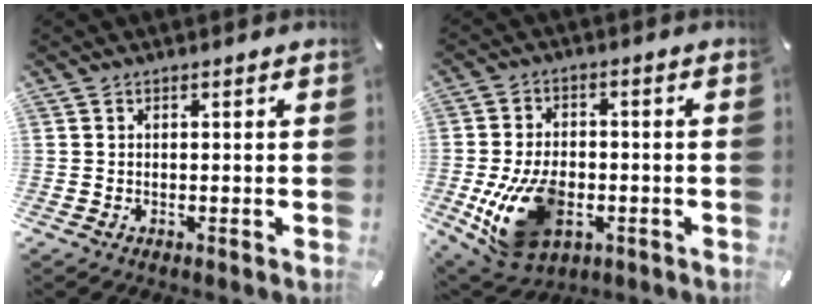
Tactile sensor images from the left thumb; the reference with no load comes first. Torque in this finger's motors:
{"motor_torque": [0.78, 2.03, 1.11, 0.14, 0.50]}